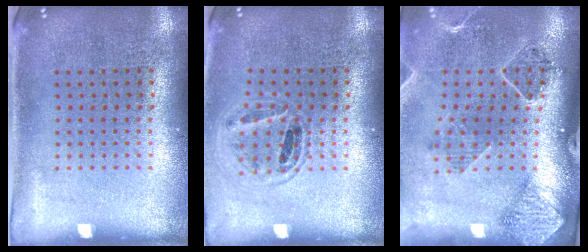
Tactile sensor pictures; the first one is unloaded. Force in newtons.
{"total": 0.8, "press": 0.8, "slide": 0.1}
{"total": 1.5, "press": 1.5, "slide": 0.1}